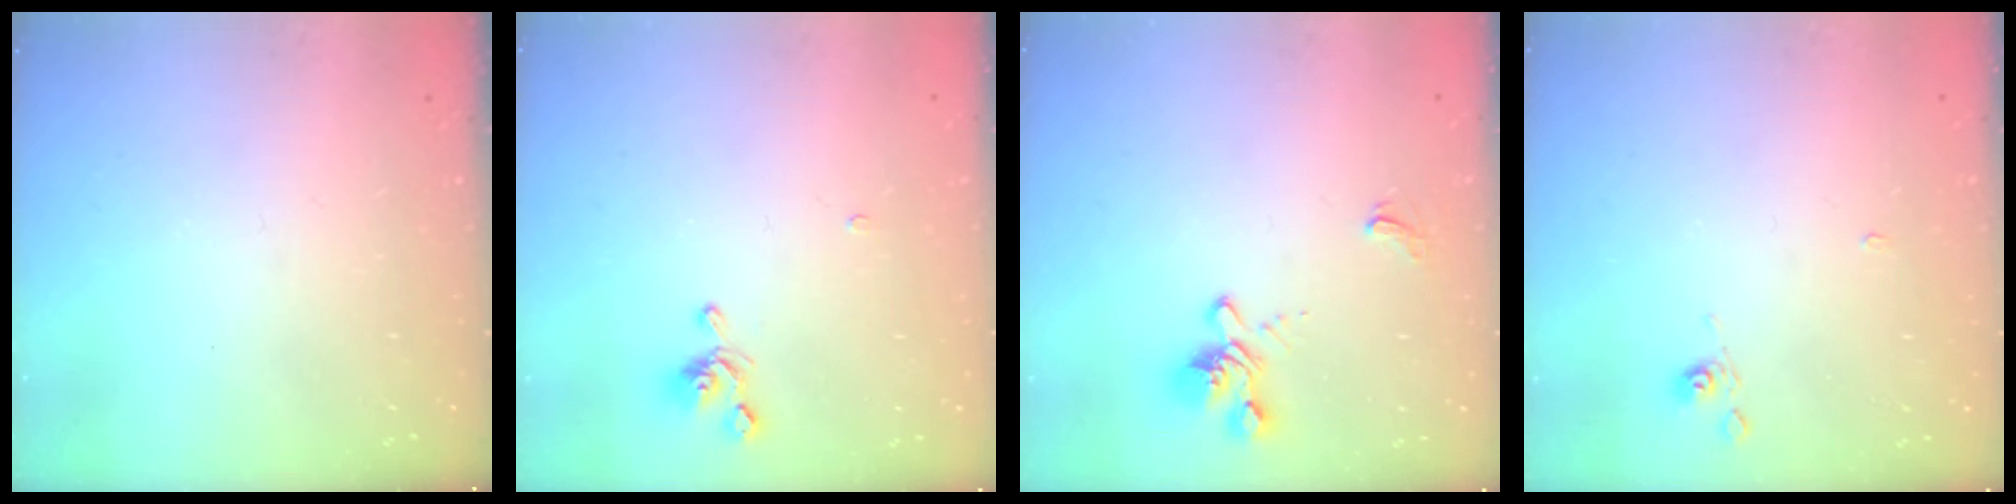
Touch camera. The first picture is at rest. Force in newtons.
{"total": 2.4, "press": 2.3, "slide": 0.7}
{"total": 5.7, "press": 5.5, "slide": 1.6}
{"total": 4.0, "press": 4.0, "slide": 0.4}